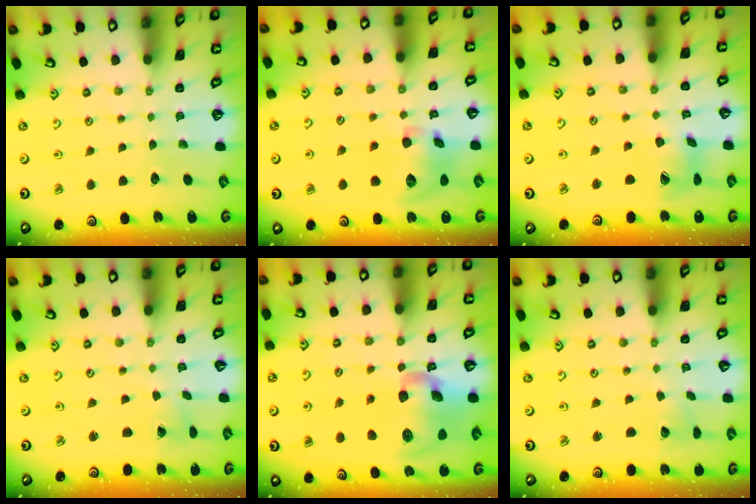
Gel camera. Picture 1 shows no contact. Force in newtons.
{"total": 13.7, "press": 13.5, "slide": 2.0}
{"total": 10.1, "press": 10.0, "slide": 1.2}
{"total": 2.5, "press": 2.5, "slide": 0.1}
{"total": 17.1, "press": 16.9, "slide": 2.7}
{"total": 1.9, "press": 1.9, "slide": 0.1}